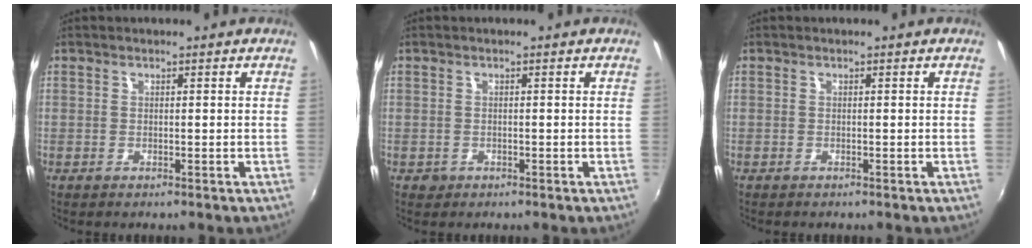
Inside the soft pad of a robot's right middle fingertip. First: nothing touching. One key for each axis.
{"total": 1.2, "fx": -0.5, "fy": 1.0, "fz": 0.3, "tx": -0.006, "ty": -0.003, "tz": -0.006}
{"total": 0.0}